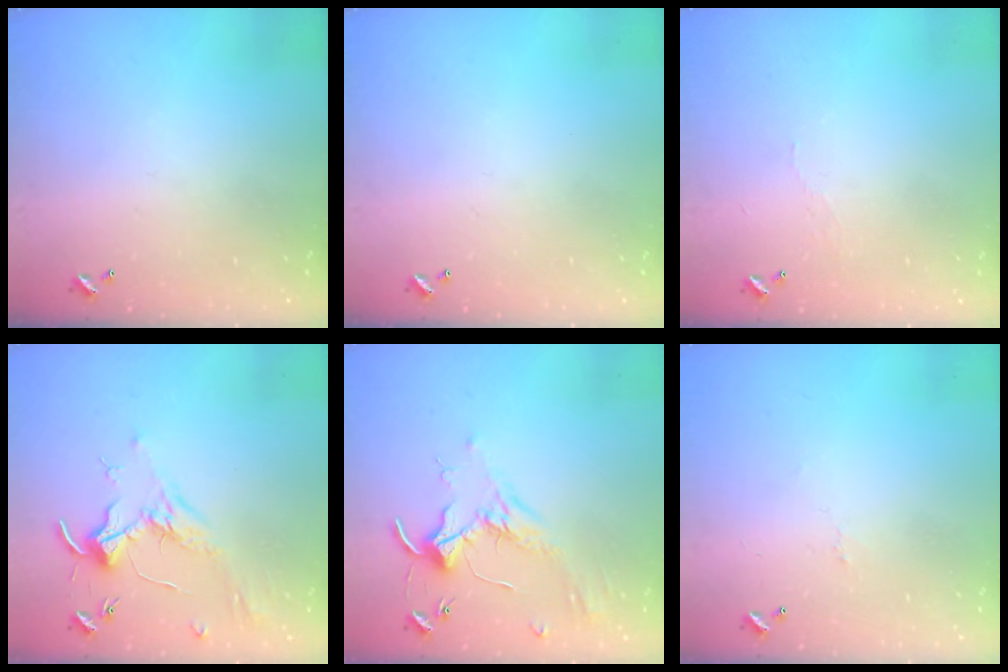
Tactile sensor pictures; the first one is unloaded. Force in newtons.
{"total": 0.0}
{"total": 2.0, "press": 1.9, "slide": 0.4}
{"total": 1.7, "press": 1.5, "slide": 0.7}
{"total": 1.8, "press": 1.8, "slide": 0.4}
{"total": 1.6, "press": 1.5, "slide": 0.5}